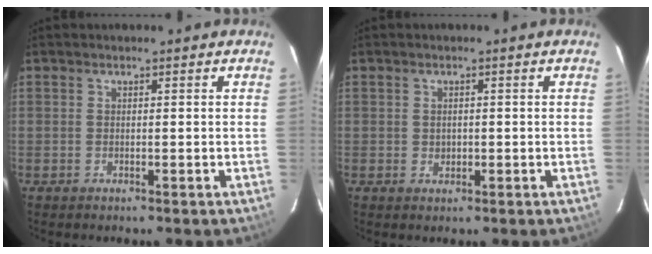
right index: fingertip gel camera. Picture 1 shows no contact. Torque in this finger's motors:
{"motor_torque": [-0.16, 0.09, -0.01, -0.01]}